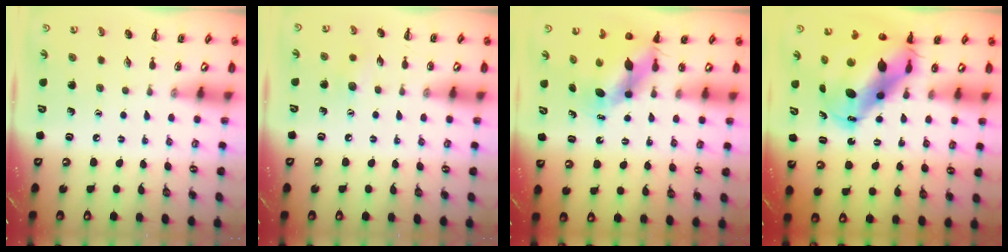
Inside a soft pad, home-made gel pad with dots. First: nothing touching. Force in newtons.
{"total": 5.7, "press": 5.5, "slide": 1.6}
{"total": 6.7, "press": 6.7, "slide": 0.9}
{"total": 13.2, "press": 12.7, "slide": 3.8}